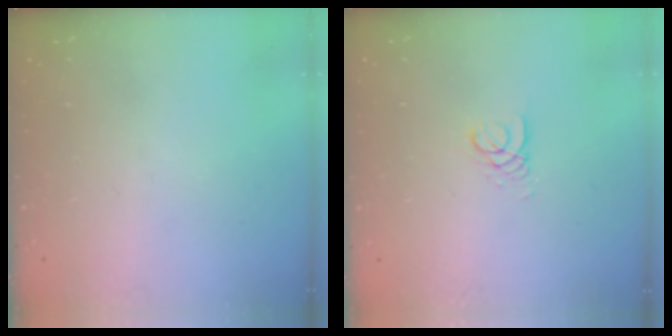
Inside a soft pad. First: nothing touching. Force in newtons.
{"total": 2.6, "press": 2.6, "slide": 0.2}